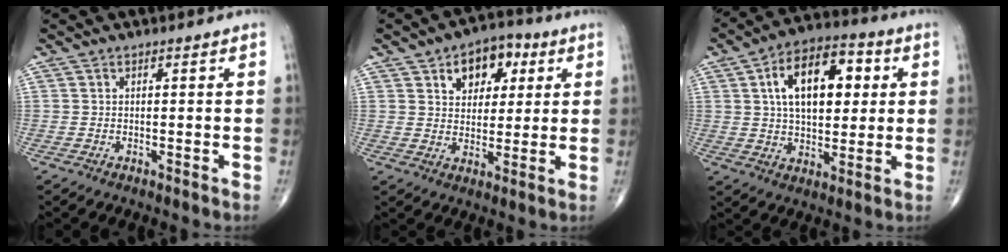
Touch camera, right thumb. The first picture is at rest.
{"total": 9.9, "force": [4.2, 6.7, 5.9], "torque": [-0.044, -0.005, 0.058]}
{"total": 16.2, "force": [3.9, 9.1, 12.8], "torque": [-0.175, 0.012, 0.058]}